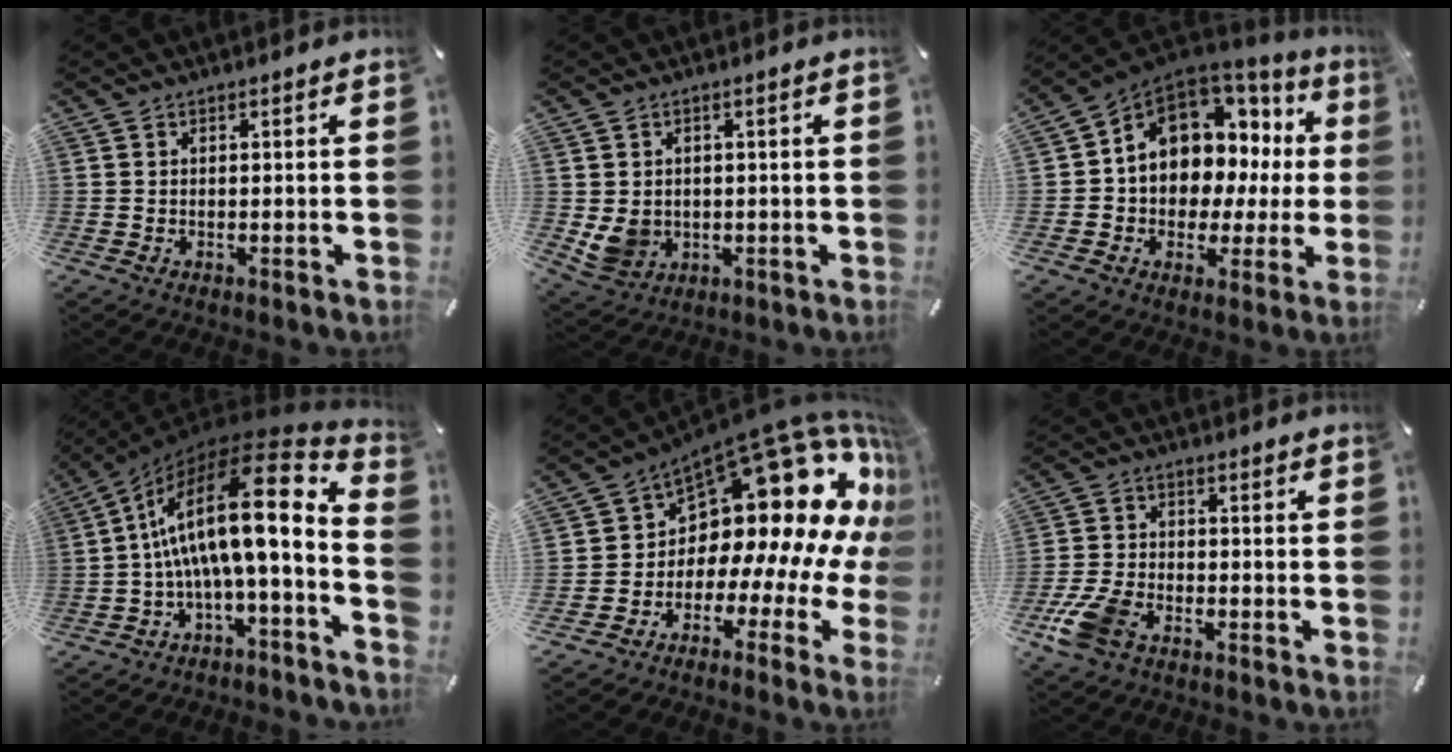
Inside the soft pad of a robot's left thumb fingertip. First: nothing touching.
{"total": 5.9, "force": [0.4, 5.5, 2.1], "torque": [-0.049, 0.000, 0.009]}
{"total": 10.6, "force": [4.0, 8.6, 4.8], "torque": [-0.092, -0.043, 0.076]}
{"total": 19.0, "force": [3.4, 4.9, 18.0], "torque": [-0.308, -0.055, 0.043]}
{"total": 20.4, "force": [8.7, 11.1, 14.7], "torque": [-0.224, -0.096, 0.159]}
{"total": 8.4, "force": [-4.7, 4.8, 5.1], "torque": [-0.128, 0.007, -0.093]}